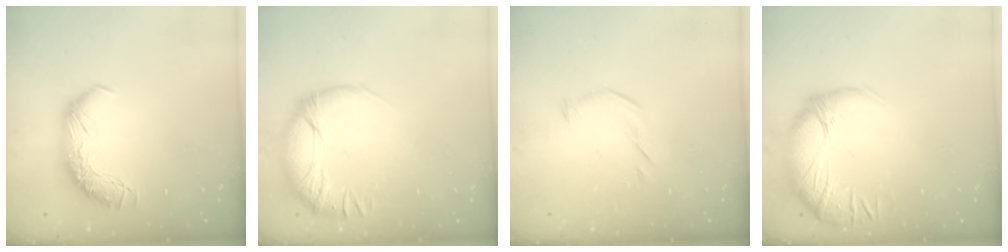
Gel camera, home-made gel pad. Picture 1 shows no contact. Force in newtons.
{"total": 3.3, "press": 2.0, "slide": 2.6}
{"total": 5.1, "press": 5.0, "slide": 0.6}
{"total": 4.8, "press": 3.2, "slide": 3.6}